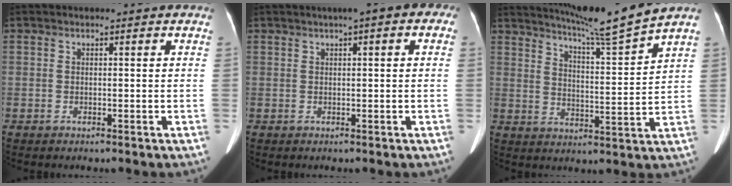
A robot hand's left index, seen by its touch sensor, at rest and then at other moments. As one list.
[{"total": 4.8, "force": [2.0, 1.0, 4.3], "torque": [-0.051, 0.024, 0.017]}, {"total": 10.9, "force": [9.9, -2.6, 3.9], "torque": [-0.072, -0.033, 0.157]}]